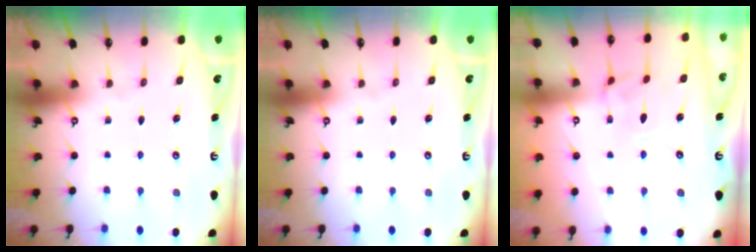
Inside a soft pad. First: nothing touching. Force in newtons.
{"total": 0.0}
{"total": 2.2, "press": 2.0, "slide": 0.8}